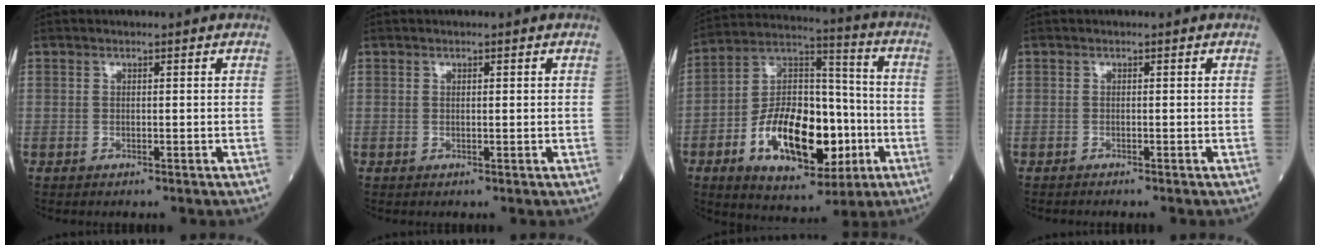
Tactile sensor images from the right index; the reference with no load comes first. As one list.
[{"total": 0.6, "force": [0.1, 0.1, 0.5], "torque": [-0.012, 0.000, 0.002]}, {"total": 19.4, "force": [-5.6, 9.1, 16.1], "torque": [-0.289, 0.015, -0.083]}, {"total": 0.9, "force": [-0.8, -0.2, 0.3], "torque": [-0.003, 0.001, -0.014]}]